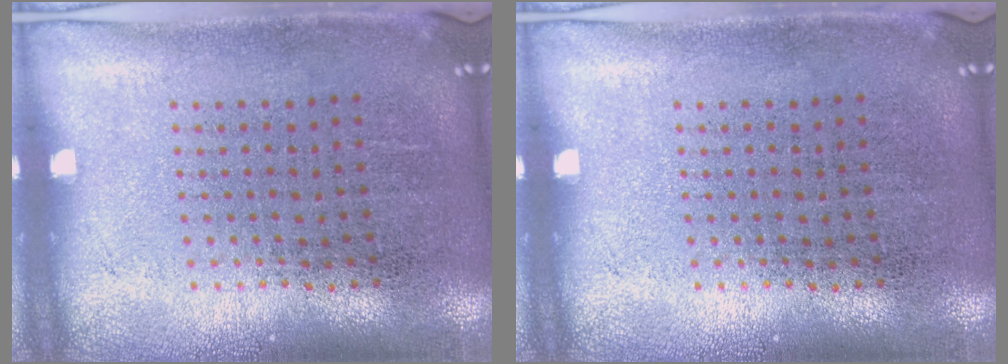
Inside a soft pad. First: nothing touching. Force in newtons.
{"total": 0.0}